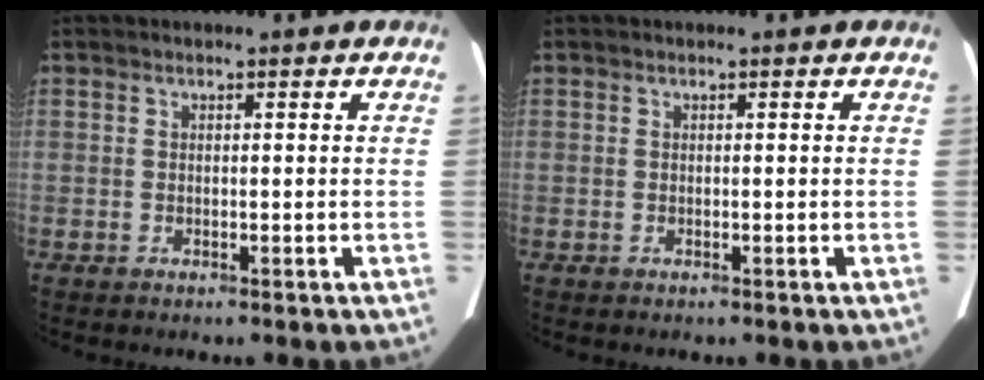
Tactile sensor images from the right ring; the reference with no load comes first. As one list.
[{"total": 0.0}]